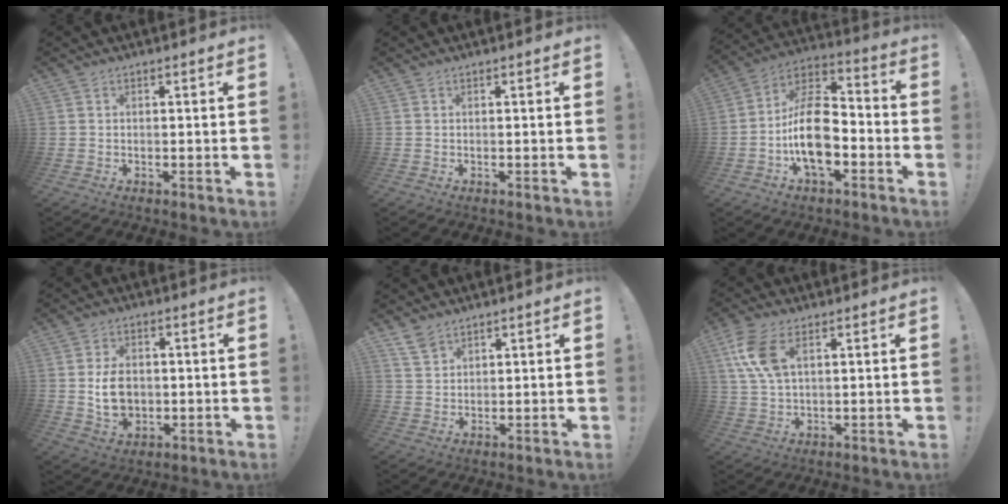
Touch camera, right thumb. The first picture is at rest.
{"total": 0.0}
{"total": 17.3, "force": [-4.8, 10.0, 13.3], "torque": [-0.246, 0.031, -0.076]}
{"total": 9.3, "force": [-0.3, 7.0, 6.2], "torque": [-0.094, 0.004, -0.003]}
{"total": 4.6, "force": [3.6, 2.6, 1.4], "torque": [-0.019, -0.022, 0.068]}
{"total": 10.3, "force": [3.8, 5.4, 7.9], "torque": [-0.166, -0.003, 0.072]}